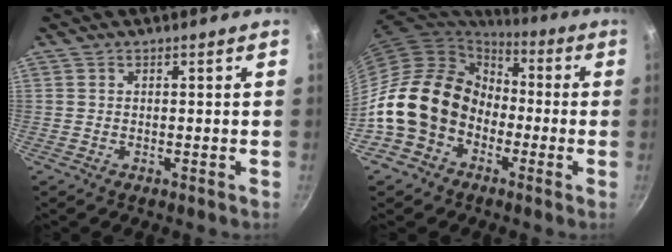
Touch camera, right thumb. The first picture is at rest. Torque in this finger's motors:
{"motor_torque": [0.98, 2.50, 1.42, -1.35, 0.45]}